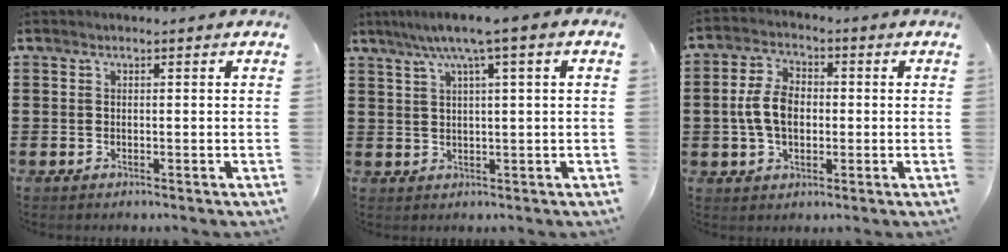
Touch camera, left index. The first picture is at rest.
{"total": 4.7, "force": [2.0, -0.2, 4.2], "torque": [-0.088, 0.003, 0.028]}
{"total": 6.8, "force": [-0.3, 4.3, 5.3], "torque": [-0.130, 0.006, -0.015]}